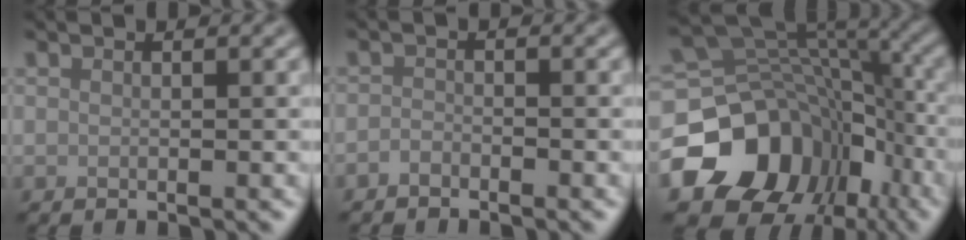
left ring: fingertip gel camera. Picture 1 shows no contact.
{"total": 1.0, "force": [-0.8, 0.4, 0.3], "torque": [-0.004, 0.001, -0.019]}
{"total": 14.8, "force": [-6.6, 11.6, 6.3], "torque": [-0.131, -0.012, -0.102]}